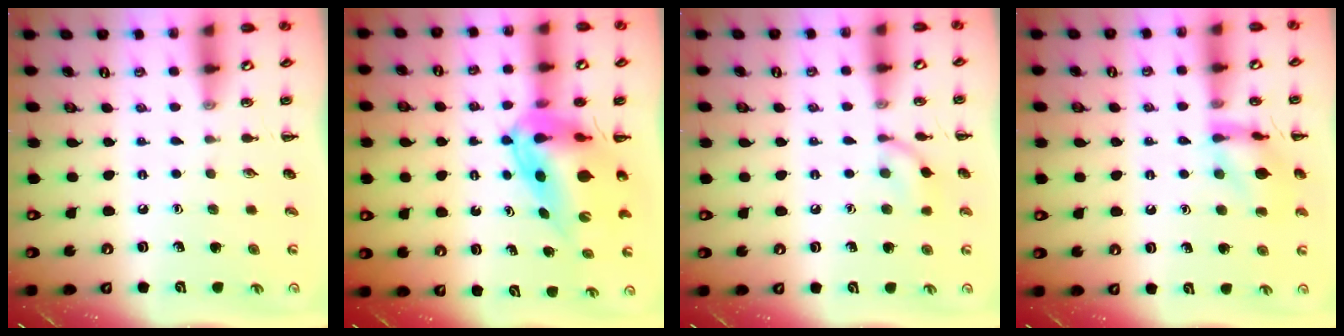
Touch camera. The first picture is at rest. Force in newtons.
{"total": 15.2, "press": 14.5, "slide": 4.7}
{"total": 7.5, "press": 7.4, "slide": 1.0}
{"total": 12.3, "press": 12.2, "slide": 0.9}